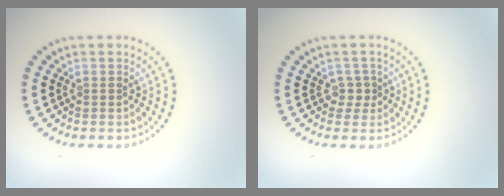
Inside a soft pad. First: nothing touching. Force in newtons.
{"total": 1.4, "press": 1.0, "slide": 1.0}